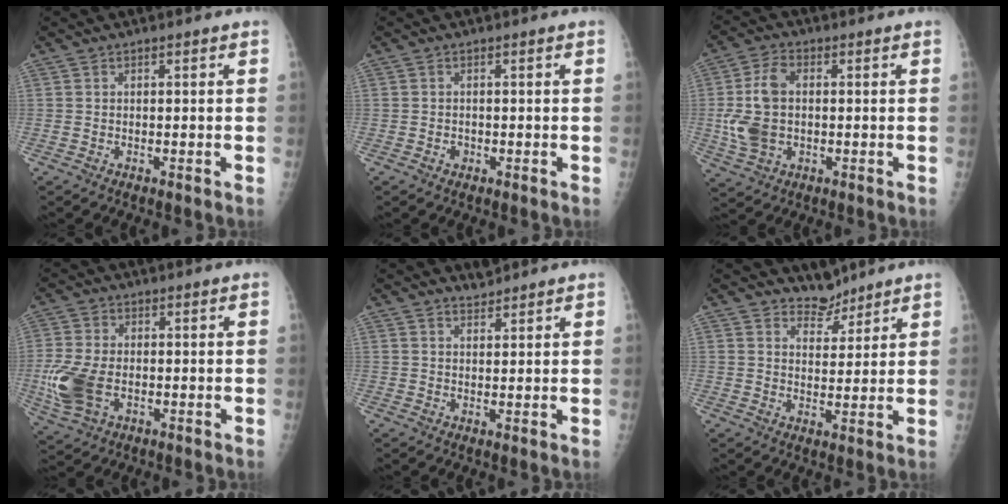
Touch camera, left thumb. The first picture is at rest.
{"total": 1.0, "force": [-0.6, 0.8, 0.1], "torque": [0.004, 0.003, -0.008]}
{"total": 9.4, "force": [-0.1, 6.1, 7.1], "torque": [-0.148, 0.010, 0.001]}
{"total": 9.7, "force": [-1.9, 6.0, 7.3], "torque": [-0.169, 0.000, -0.032]}
{"total": 1.6, "force": [1.5, 0.4, -0.2], "torque": [0.012, -0.015, 0.026]}
{"total": 4.0, "force": [3.6, 1.7, -0.4], "torque": [0.030, -0.034, 0.062]}